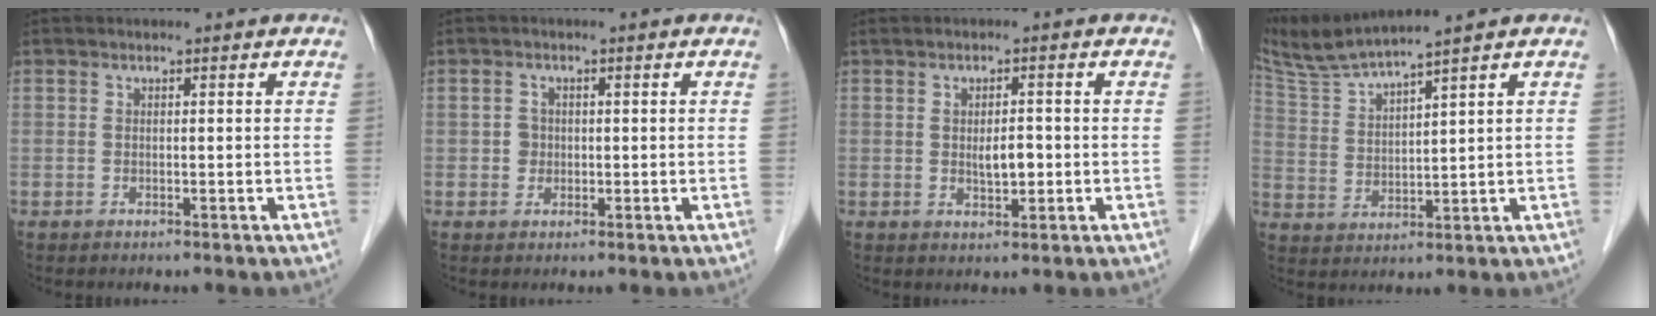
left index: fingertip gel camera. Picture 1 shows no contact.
{"total": 1.8, "force": [-0.1, 1.7, 0.5], "torque": [-0.009, 0.004, -0.001]}
{"total": 3.2, "force": [-0.2, 1.1, 2.9], "torque": [-0.052, -0.001, 0.000]}
{"total": 8.3, "force": [7.2, -1.4, 3.8], "torque": [-0.086, 0.005, 0.146]}